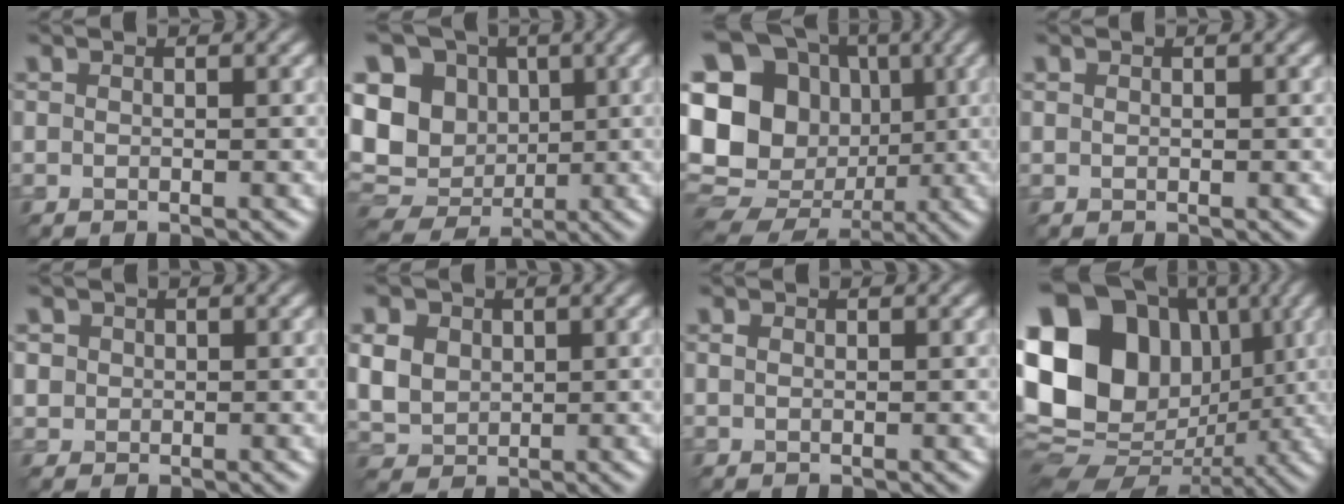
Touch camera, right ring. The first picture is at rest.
{"total": 12.8, "force": [1.2, 10.7, 6.9], "torque": [-0.135, 0.008, -0.003]}
{"total": 22.2, "force": [-0.6, 20.0, 9.8], "torque": [-0.219, 0.017, -0.045]}
{"total": 0.0}
{"total": 1.6, "force": [0.4, 1.5, 0.4], "torque": [-0.014, -0.004, 0.015]}
{"total": 7.1, "force": [1.8, 5.7, 3.8], "torque": [-0.103, 0.022, 0.026]}
{"total": 0.6, "force": [0.1, 0.5, 0.4], "torque": [-0.011, -0.003, -0.001]}
{"total": 18.1, "force": [2.6, 14.5, 10.5], "torque": [-0.217, 0.026, 0.026]}